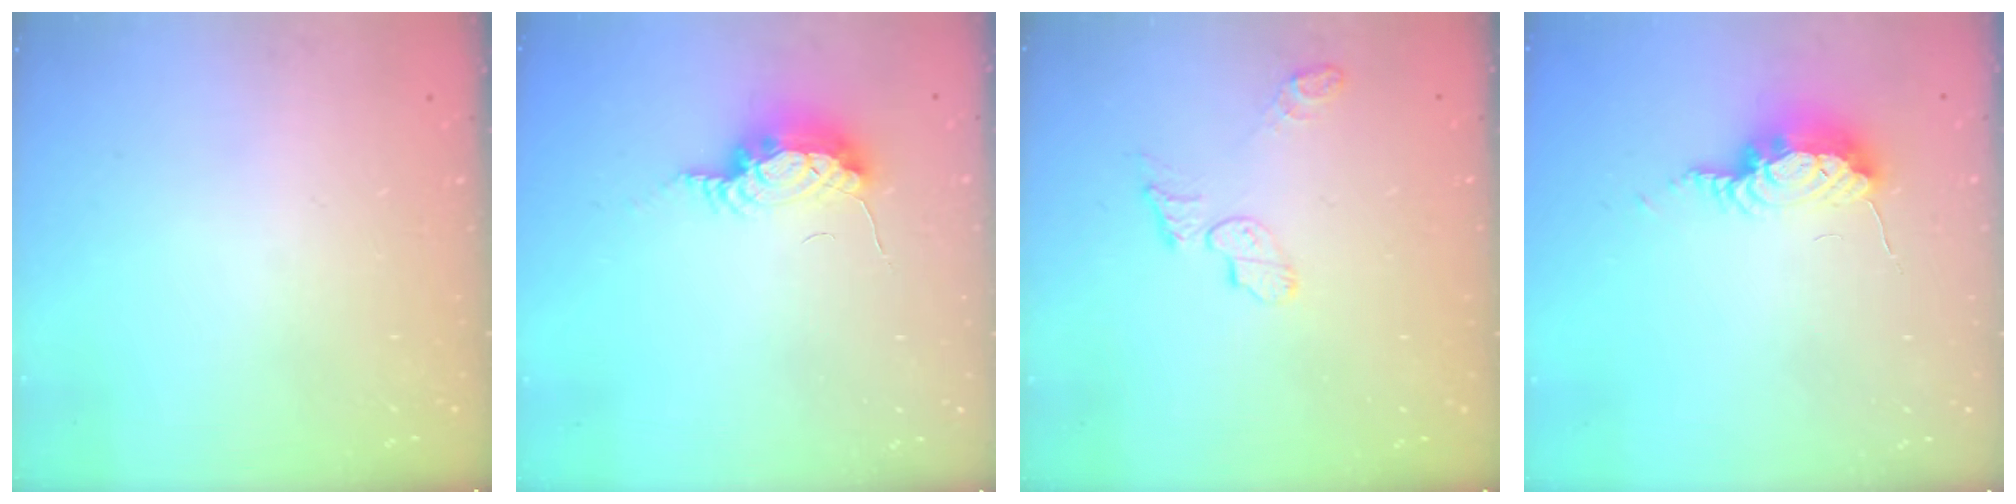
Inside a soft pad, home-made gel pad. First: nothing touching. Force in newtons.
{"total": 14.8, "press": 10.1, "slide": 10.8}
{"total": 6.8, "press": 6.8, "slide": 0.4}
{"total": 7.7, "press": 7.6, "slide": 1.2}